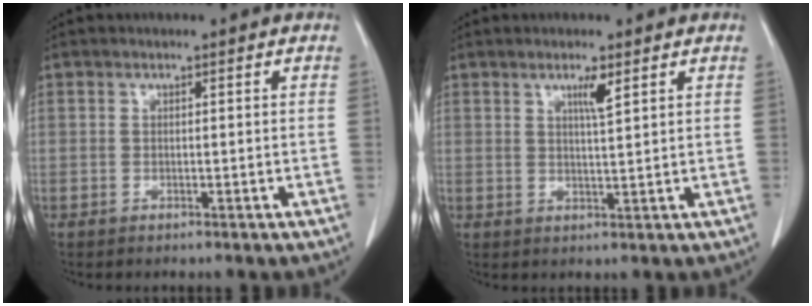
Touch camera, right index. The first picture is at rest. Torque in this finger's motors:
{"motor_torque": [0.03, 0.06, 0.10, 0.01]}